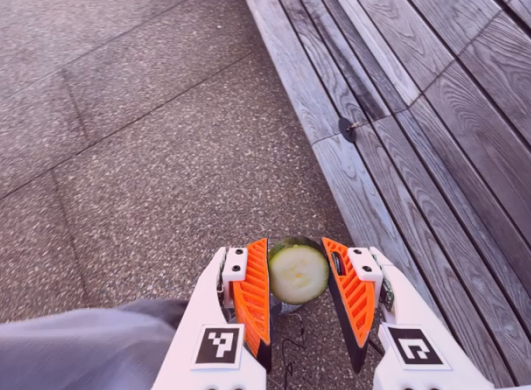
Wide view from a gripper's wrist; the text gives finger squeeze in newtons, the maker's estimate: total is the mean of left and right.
{"total": 10.4, "left": 10.5, "right": 10.3}